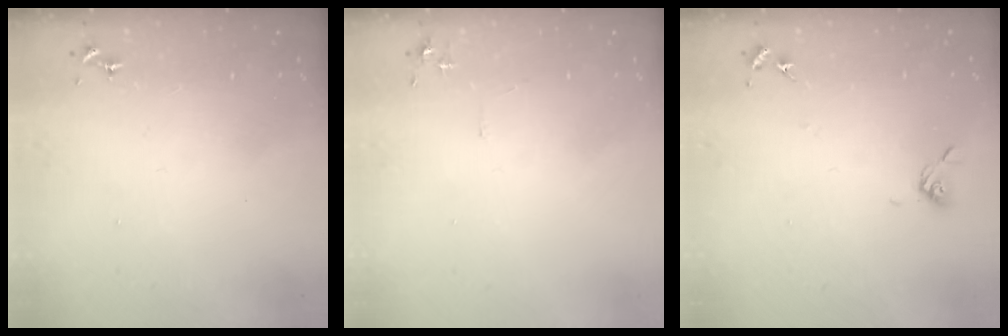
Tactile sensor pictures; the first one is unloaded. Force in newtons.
{"total": 5.2, "press": 5.1, "slide": 0.7}
{"total": 4.8, "press": 4.7, "slide": 0.8}